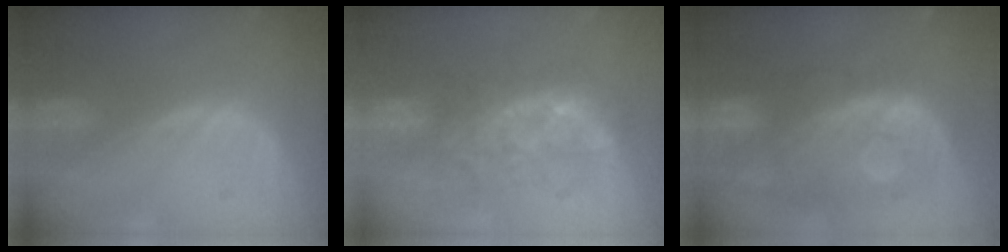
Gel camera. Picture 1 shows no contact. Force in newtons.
{"total": 7.6, "press": 7.1, "slide": 2.8}
{"total": 11.4, "press": 9.8, "slide": 5.8}